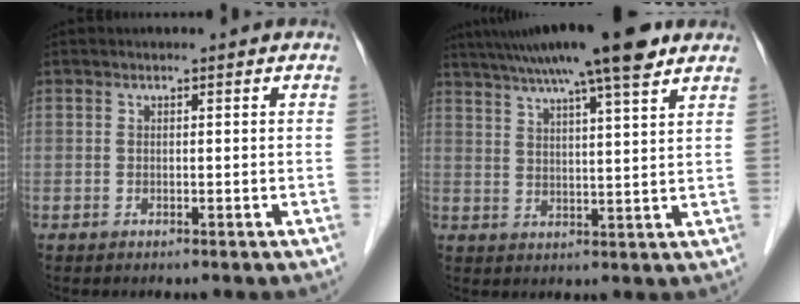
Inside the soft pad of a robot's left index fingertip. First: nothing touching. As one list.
[{"total": 15.9, "force": [12.2, 0.5, 10.2], "torque": [-0.174, 0.034, 0.178]}]